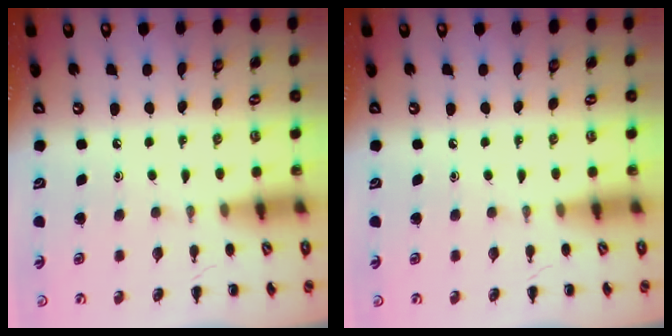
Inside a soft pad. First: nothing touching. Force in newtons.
{"total": 0.0}